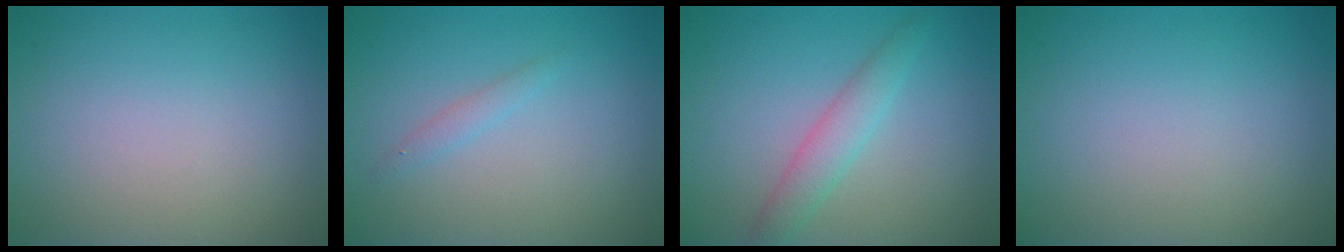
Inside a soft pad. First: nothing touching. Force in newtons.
{"total": 0.9, "press": 0.9, "slide": 0.1}
{"total": 2.6, "press": 2.6, "slide": 0.0}
{"total": 0.0}